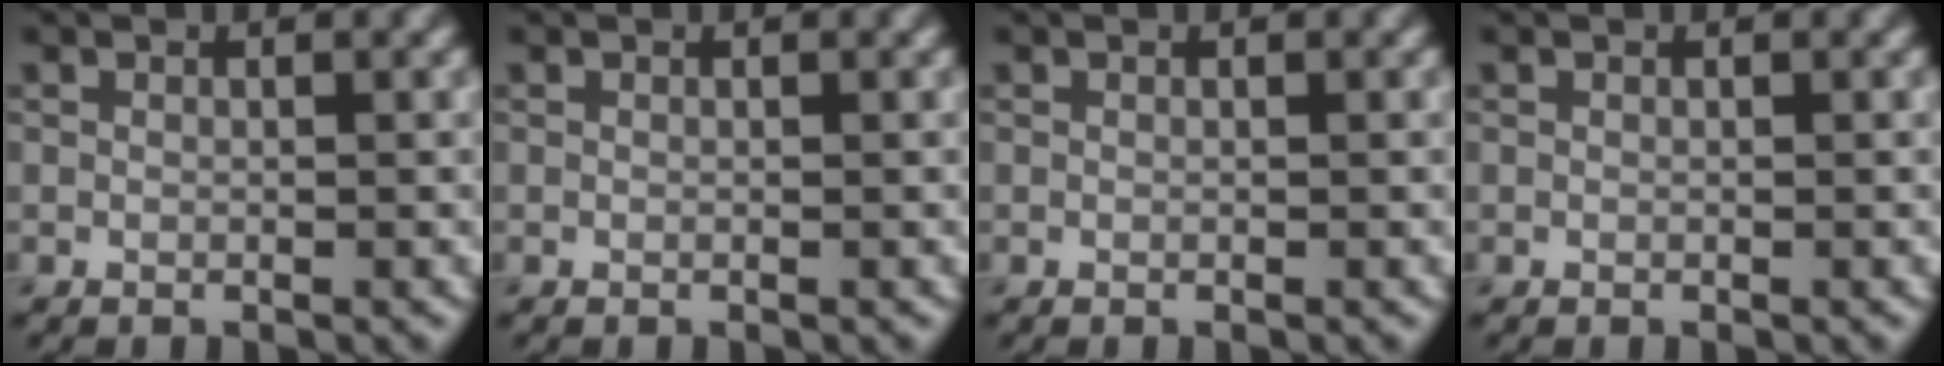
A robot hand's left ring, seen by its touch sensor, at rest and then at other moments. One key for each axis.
{"total": 0.0}
{"total": 0.0}
{"total": 0.0}